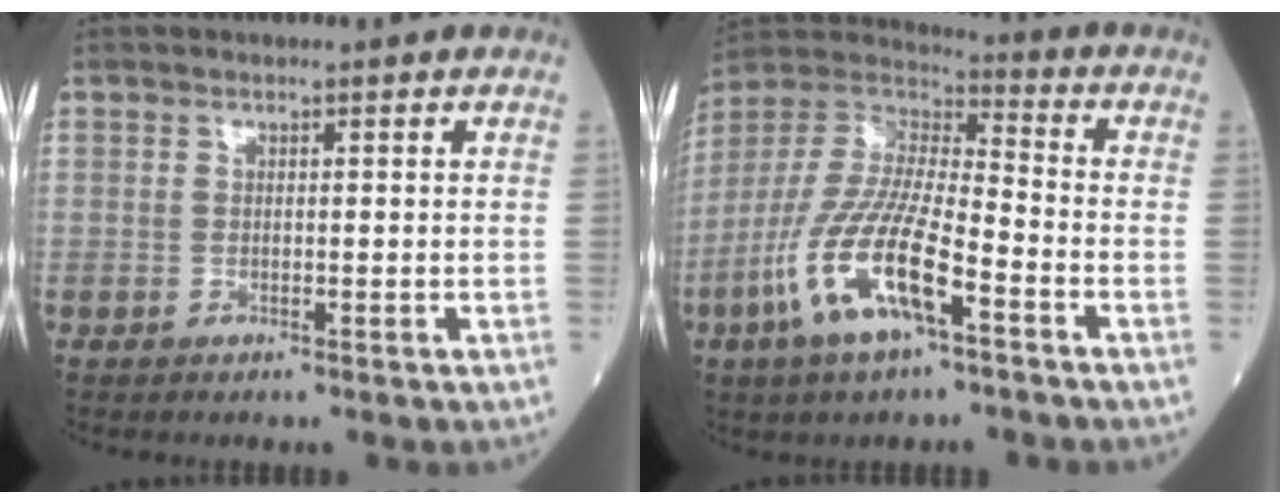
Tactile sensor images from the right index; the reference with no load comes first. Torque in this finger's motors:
{"motor_torque": [1.74, -0.40, 1.05, 0.21]}